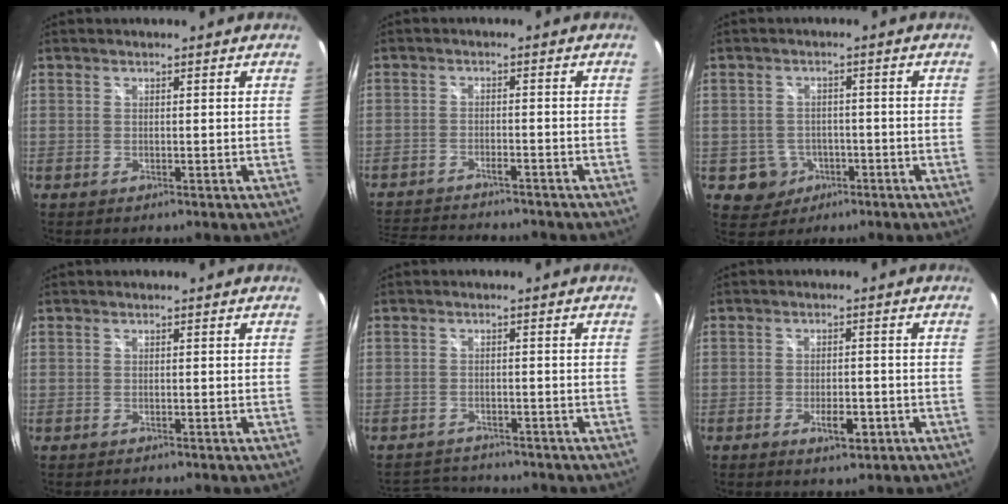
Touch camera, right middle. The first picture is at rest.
{"total": 11.4, "force": [-10.4, 1.5, 4.4], "torque": [-0.102, -0.016, -0.162]}
{"total": 4.1, "force": [-1.7, 3.7, 0.7], "torque": [-0.027, 0.006, -0.016]}
{"total": 0.6, "force": [-0.2, -0.6, 0.0], "torque": [0.002, -0.006, -0.006]}
{"total": 6.0, "force": [-5.7, 1.6, 1.0], "torque": [-0.032, 0.005, -0.085]}
{"total": 3.6, "force": [-1.8, 1.2, 2.8], "torque": [-0.052, -0.005, -0.025]}